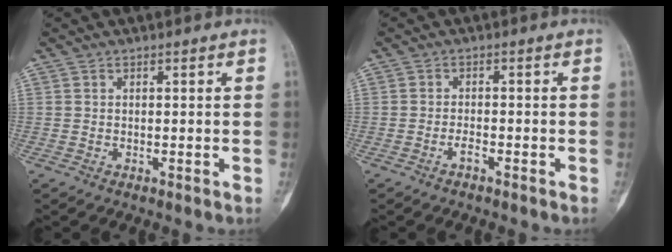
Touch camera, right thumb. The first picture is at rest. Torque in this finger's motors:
{"motor_torque": [-0.17, -0.13, 0.00, 0.14, -0.01]}